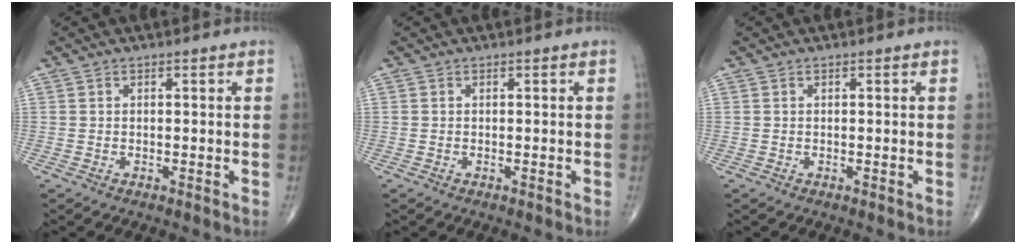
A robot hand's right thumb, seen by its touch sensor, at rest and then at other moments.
{"total": 0.0}
{"total": 0.0}